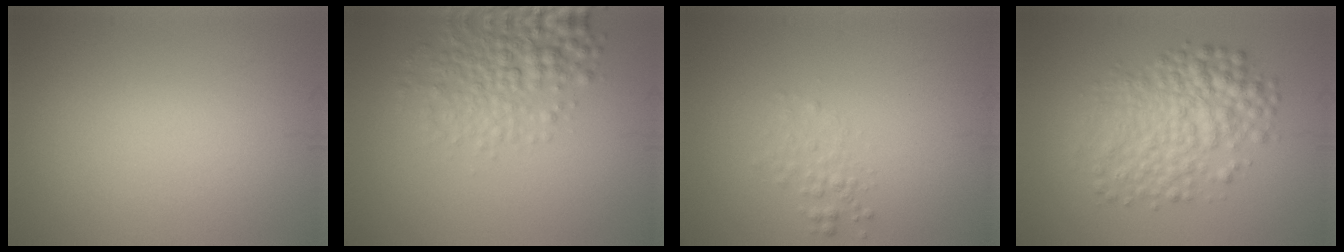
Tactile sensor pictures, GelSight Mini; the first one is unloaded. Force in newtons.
{"total": 4.7, "press": 4.7, "slide": 0.1}
{"total": 1.4, "press": 1.4, "slide": 0.1}
{"total": 6.5, "press": 6.5, "slide": 0.0}